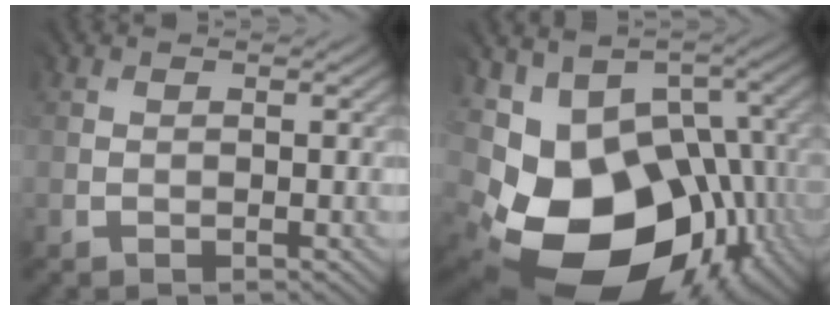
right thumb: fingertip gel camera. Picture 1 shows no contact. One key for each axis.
{"total": 17.2, "fx": -4.1, "fy": 13.1, "fz": 10.4, "tx": -0.177, "ty": -0.057, "tz": -0.036}